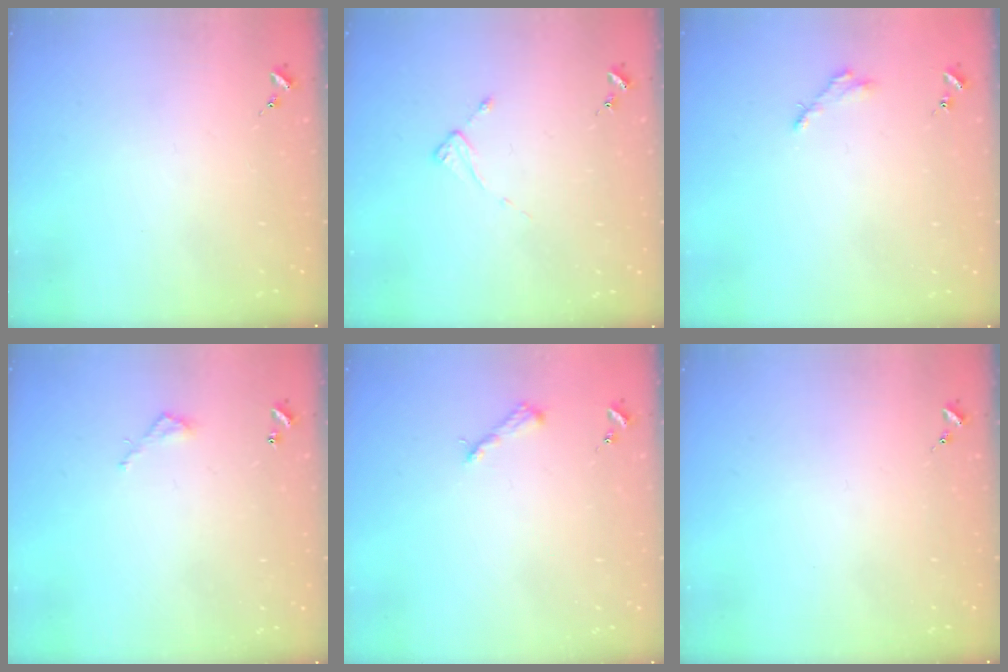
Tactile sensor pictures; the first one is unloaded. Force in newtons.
{"total": 2.0, "press": 1.9, "slide": 0.4}
{"total": 2.8, "press": 2.8, "slide": 0.3}
{"total": 3.7, "press": 3.7, "slide": 0.3}
{"total": 4.0, "press": 4.0, "slide": 0.5}
{"total": 0.0}